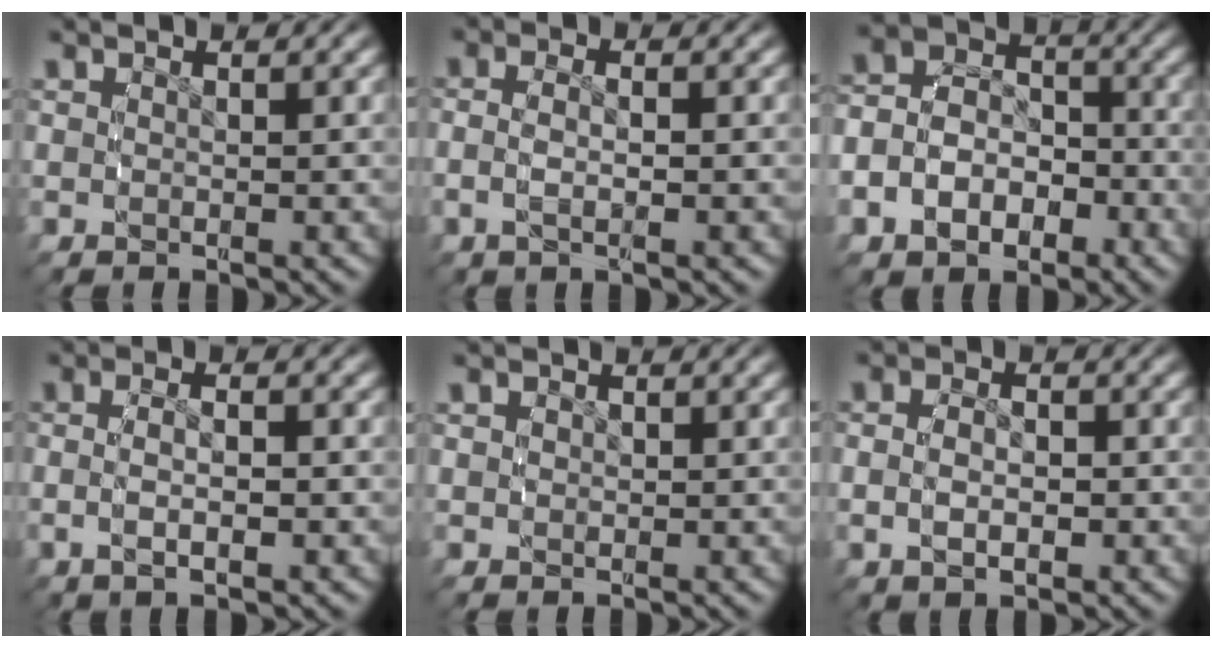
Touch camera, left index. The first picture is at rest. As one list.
[{"total": 2.7, "force": [-0.4, 1.2, 2.4], "torque": [-0.057, 0.000, -0.008]}, {"total": 9.0, "force": [-2.2, 7.6, 4.3], "torque": [-0.093, -0.007, -0.049]}, {"total": 3.2, "force": [-0.5, 1.2, 2.9], "torque": [-0.056, 0.007, -0.011]}, {"total": 0.7, "force": [0.3, 0.6, 0.3], "torque": [0.001, 0.002, 0.006]}, {"total": 3.3, "force": [-0.4, 2.1, 2.5], "torque": [-0.052, 0.003, -0.009]}]